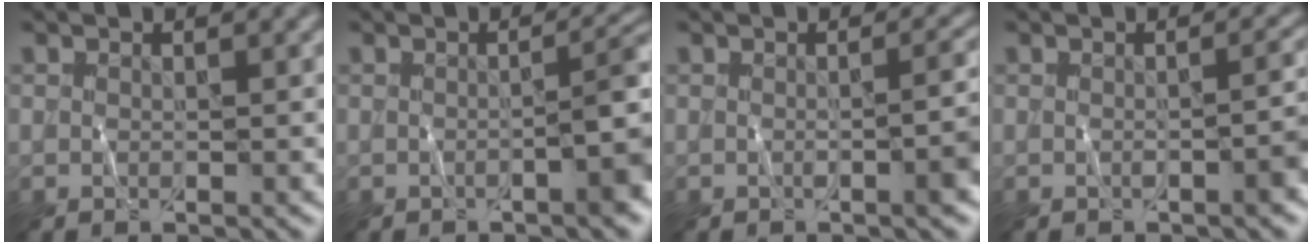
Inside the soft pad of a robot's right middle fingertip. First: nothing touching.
{"total": 4.5, "force": [-1.0, 1.0, 4.2], "torque": [-0.050, 0.012, -0.016]}
{"total": 3.2, "force": [-0.5, 0.8, 3.1], "torque": [-0.035, 0.007, -0.010]}
{"total": 2.5, "force": [-0.6, 0.7, 2.3], "torque": [-0.027, 0.007, -0.009]}